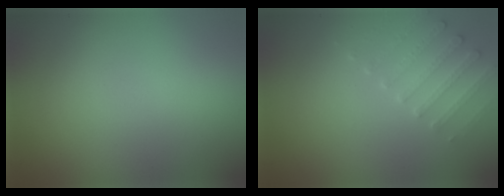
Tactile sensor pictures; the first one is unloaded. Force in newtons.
{"total": 2.6, "press": 2.6, "slide": 0.6}